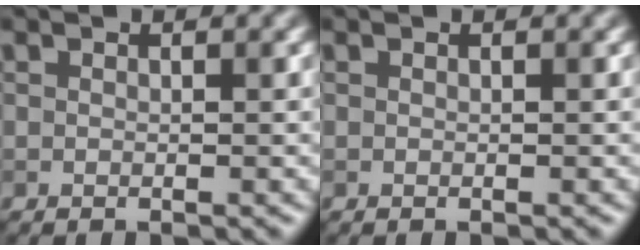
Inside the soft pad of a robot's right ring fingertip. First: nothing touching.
{"total": 0.0}